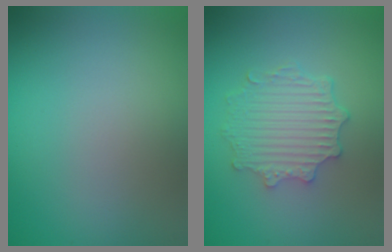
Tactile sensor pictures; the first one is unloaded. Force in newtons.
{"total": 4.6, "press": 3.7, "slide": 2.7}